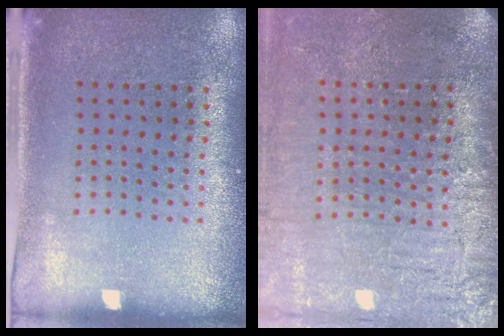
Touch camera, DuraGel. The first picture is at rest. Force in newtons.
{"total": 3.8, "press": 3.3, "slide": 1.9}